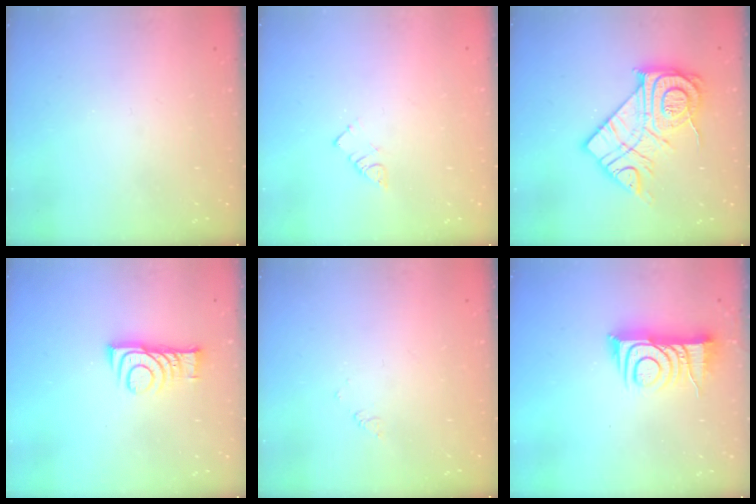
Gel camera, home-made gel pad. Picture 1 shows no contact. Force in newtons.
{"total": 2.9, "press": 2.9, "slide": 0.2}
{"total": 19.4, "press": 19.4, "slide": 1.6}
{"total": 9.1, "press": 9.1, "slide": 0.1}
{"total": 1.7, "press": 1.7, "slide": 0.3}
{"total": 11.5, "press": 11.5, "slide": 0.3}